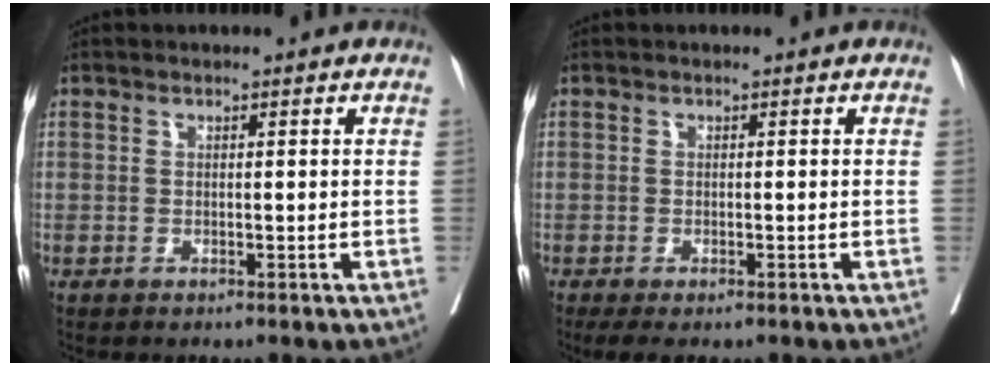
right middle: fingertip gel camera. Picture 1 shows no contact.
{"total": 3.1, "force": [-2.2, 1.3, 1.8], "torque": [-0.030, -0.007, -0.032]}